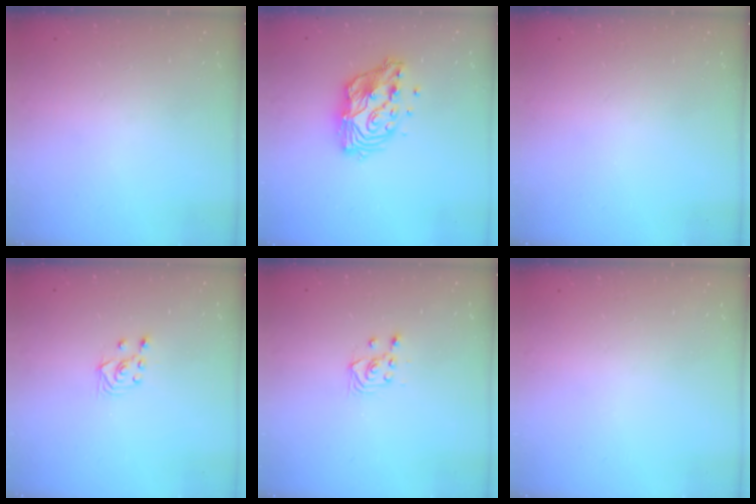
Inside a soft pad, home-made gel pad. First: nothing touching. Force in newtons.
{"total": 13.0, "press": 13.0, "slide": 1.1}
{"total": 0.0}
{"total": 2.6, "press": 2.5, "slide": 1.0}
{"total": 3.6, "press": 3.2, "slide": 1.6}
{"total": 0.0}